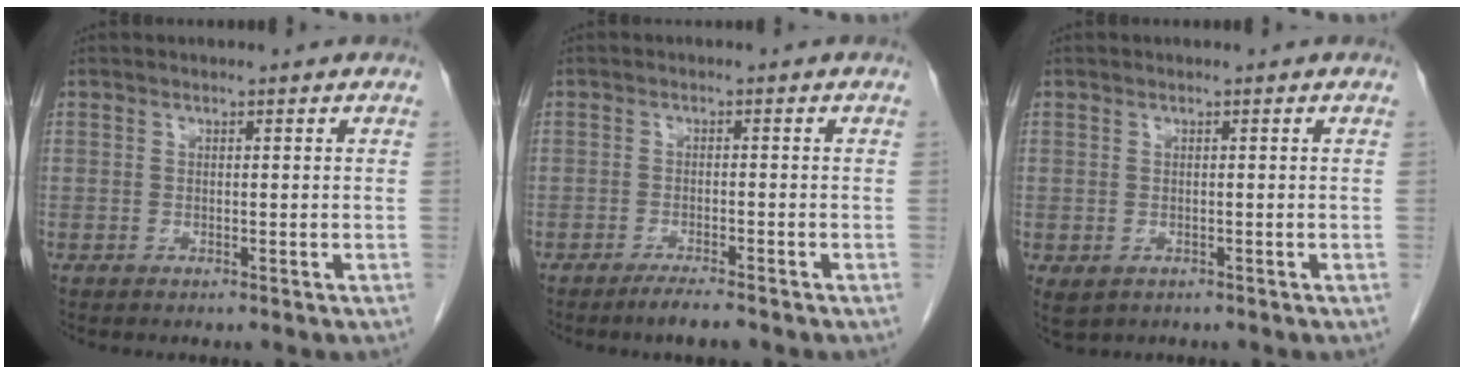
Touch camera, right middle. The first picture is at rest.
{"total": 3.0, "force": [-2.4, 0.0, 1.7], "torque": [-0.040, -0.008, -0.041]}
{"total": 2.4, "force": [-1.1, 1.7, 1.2], "torque": [-0.018, -0.004, -0.005]}